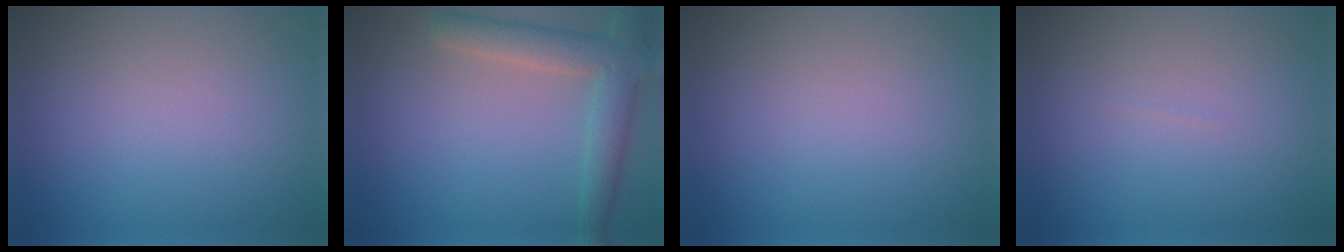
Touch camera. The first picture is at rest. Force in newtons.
{"total": 4.6, "press": 4.6, "slide": 0.6}
{"total": 0.0}
{"total": 0.0}